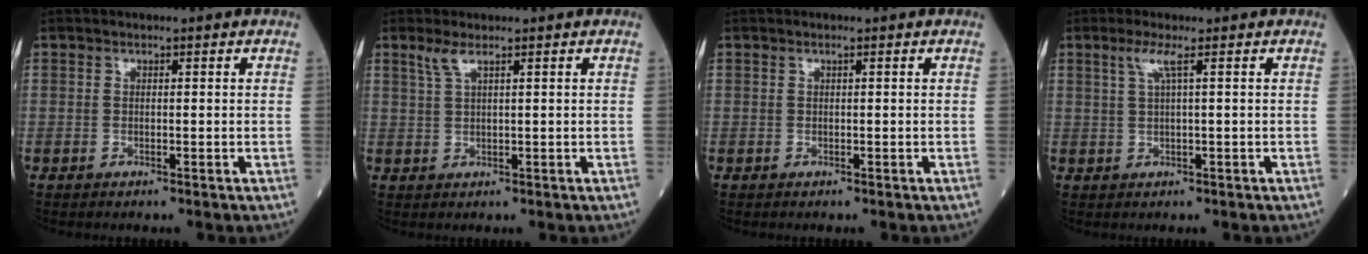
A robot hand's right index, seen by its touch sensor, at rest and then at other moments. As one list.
[{"total": 2.1, "force": [1.4, 0.0, 1.6], "torque": [-0.046, 0.008, 0.033]}, {"total": 0.0}, {"total": 2.5, "force": [1.1, -0.4, 2.2], "torque": [-0.054, 0.005, 0.024]}]